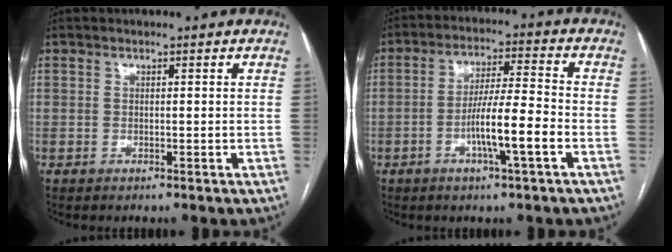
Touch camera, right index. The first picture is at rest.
{"total": 9.0, "force": [-3.2, 0.2, 8.4], "torque": [-0.153, 0.005, -0.058]}